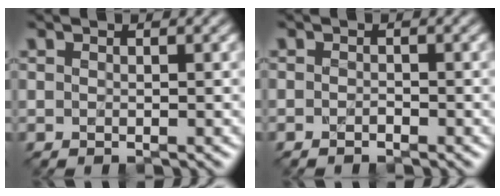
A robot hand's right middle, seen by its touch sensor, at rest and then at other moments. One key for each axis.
{"total": 0.6, "fx": -0.5, "fy": -0.1, "fz": 0.0, "tx": -0.002, "ty": -0.006, "tz": -0.007}